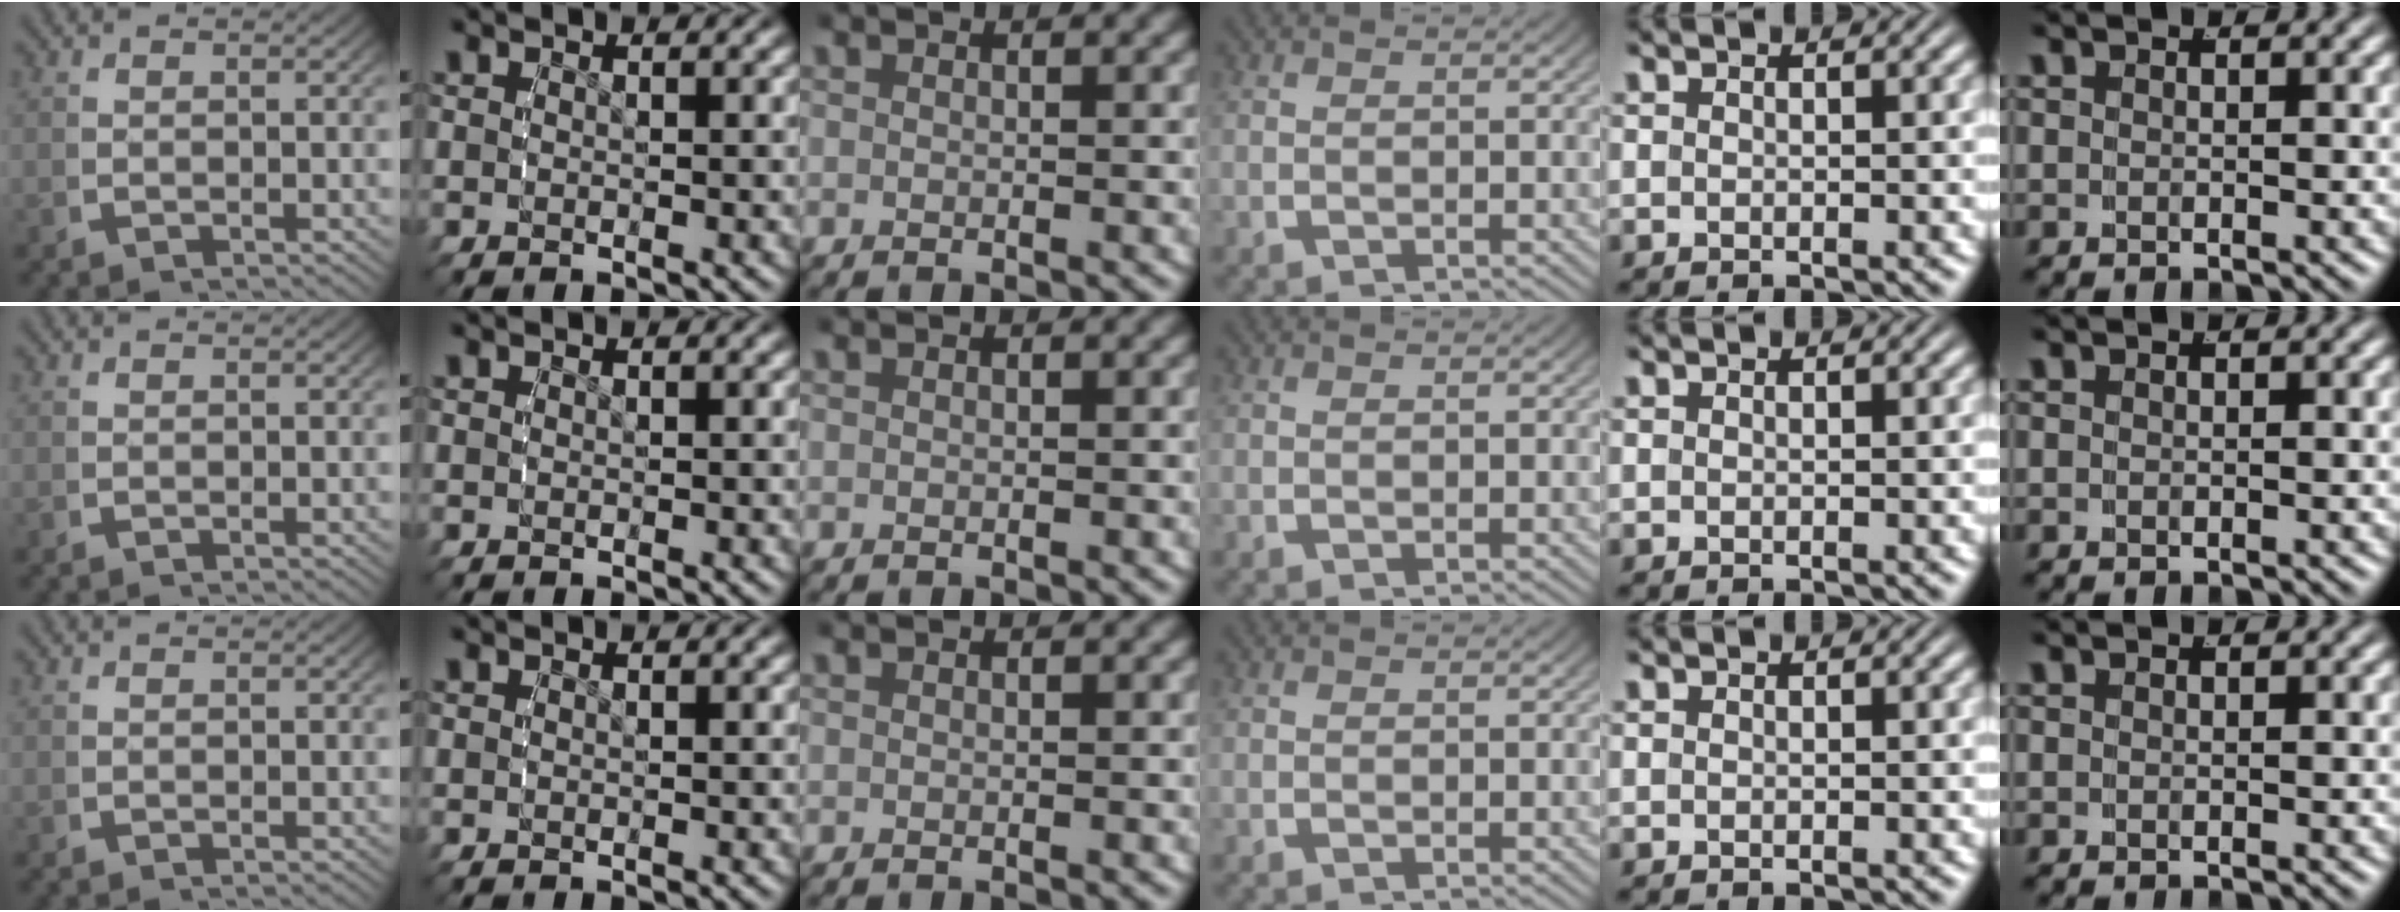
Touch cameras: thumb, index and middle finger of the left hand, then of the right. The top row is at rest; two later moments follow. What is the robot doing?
{"motion": "reach", "object": "toothpaste"}